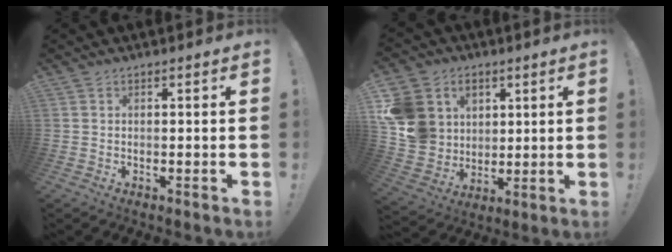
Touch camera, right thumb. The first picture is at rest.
{"total": 14.1, "force": [4.1, 12.7, 4.5], "torque": [-0.078, -0.019, 0.093]}